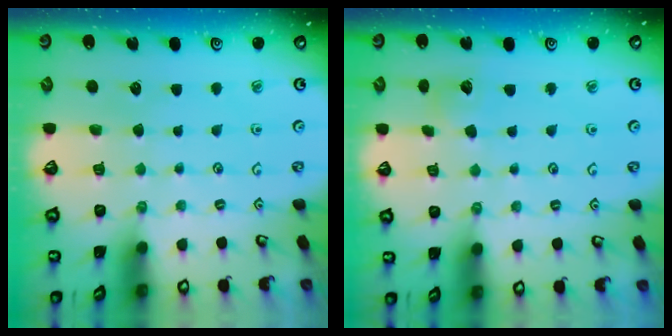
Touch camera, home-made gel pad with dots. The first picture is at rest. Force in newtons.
{"total": 6.5, "press": 6.5, "slide": 0.6}